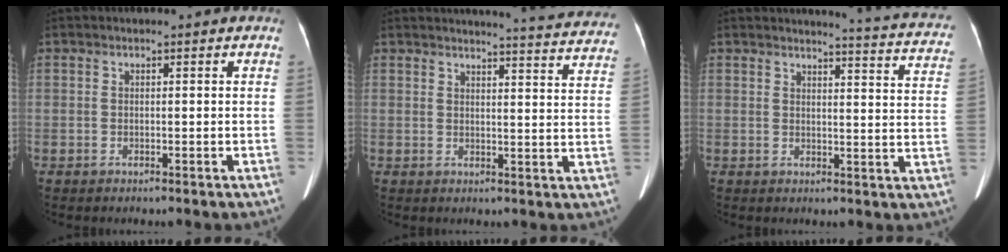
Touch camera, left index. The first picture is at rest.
{"total": 17.6, "force": [17.2, 0.6, 3.8], "torque": [-0.038, -0.084, 0.174]}
{"total": 14.0, "force": [13.5, 0.5, 3.9], "torque": [-0.031, -0.079, 0.120]}